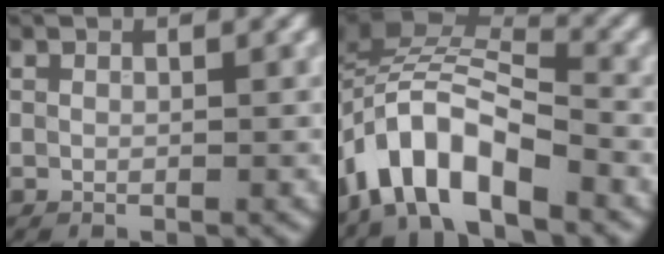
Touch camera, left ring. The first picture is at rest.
{"total": 8.3, "force": [-4.9, 3.3, 5.8], "torque": [-0.094, 0.012, -0.103]}